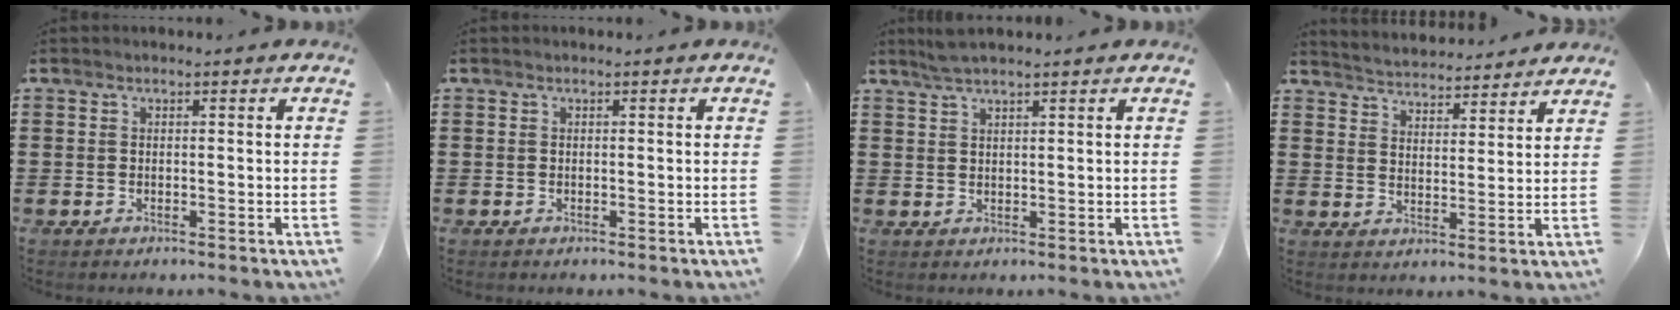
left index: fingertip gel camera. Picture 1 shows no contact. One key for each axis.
{"total": 0.0}
{"total": 2.3, "fx": 1.9, "fy": 0.1, "fz": 1.3, "tx": -0.027, "ty": 0.002, "tz": 0.036}
{"total": 3.8, "fx": 3.8, "fy": -0.1, "fz": -0.6, "tx": -0.008, "ty": -0.028, "tz": 0.064}